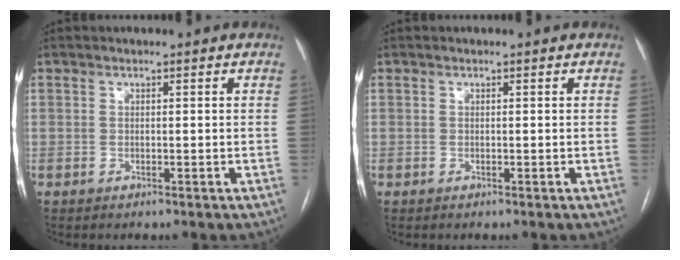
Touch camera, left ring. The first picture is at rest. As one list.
[{"total": 0.0}]